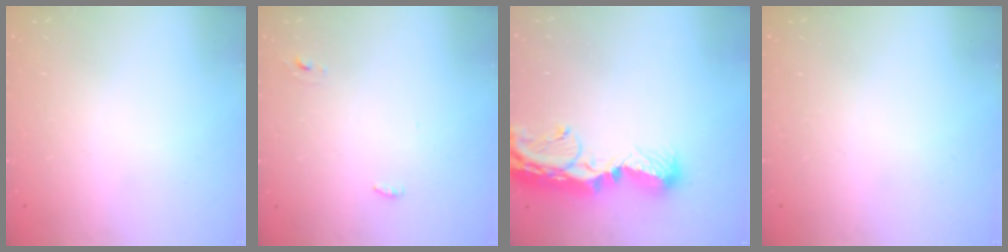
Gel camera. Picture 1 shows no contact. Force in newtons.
{"total": 3.1, "press": 2.8, "slide": 1.2}
{"total": 15.0, "press": 15.0, "slide": 1.2}
{"total": 0.0}